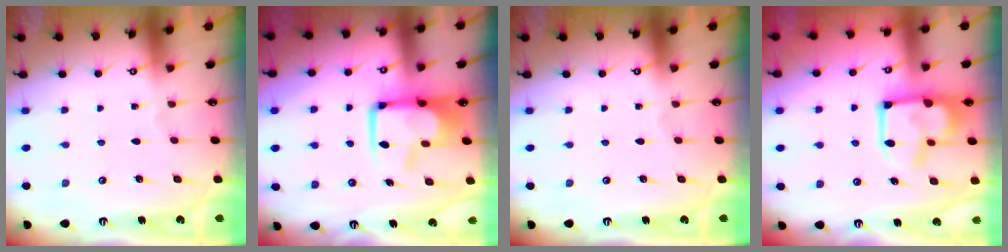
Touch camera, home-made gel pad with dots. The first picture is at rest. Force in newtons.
{"total": 10.9, "press": 10.7, "slide": 1.8}
{"total": 0.0}
{"total": 10.2, "press": 10.1, "slide": 1.4}